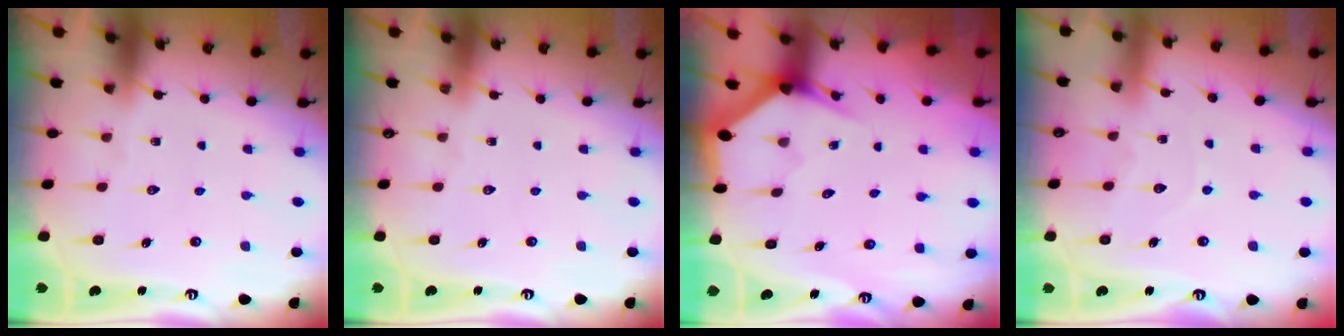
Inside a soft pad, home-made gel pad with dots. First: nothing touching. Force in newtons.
{"total": 0.0}
{"total": 2.9, "press": 2.9, "slide": 0.1}
{"total": 4.7, "press": 4.6, "slide": 0.4}